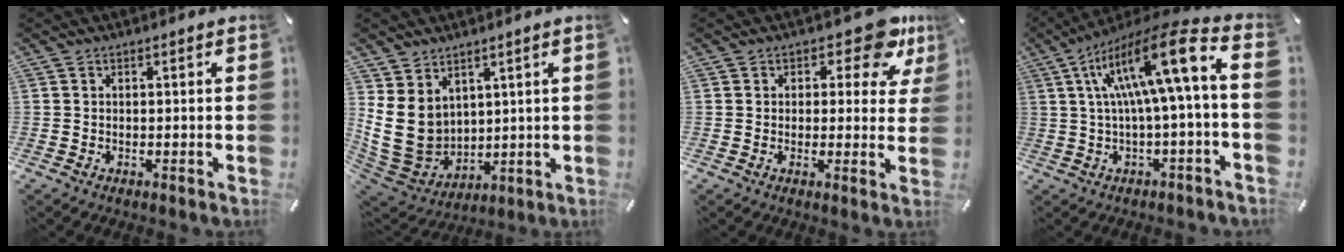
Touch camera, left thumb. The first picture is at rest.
{"total": 13.3, "force": [2.1, 11.1, 6.9], "torque": [-0.177, -0.022, 0.047]}
{"total": 10.0, "force": [6.0, 4.8, 6.4], "torque": [-0.072, -0.034, 0.101]}
{"total": 17.9, "force": [4.5, 3.4, 17.0], "torque": [-0.309, -0.029, 0.060]}